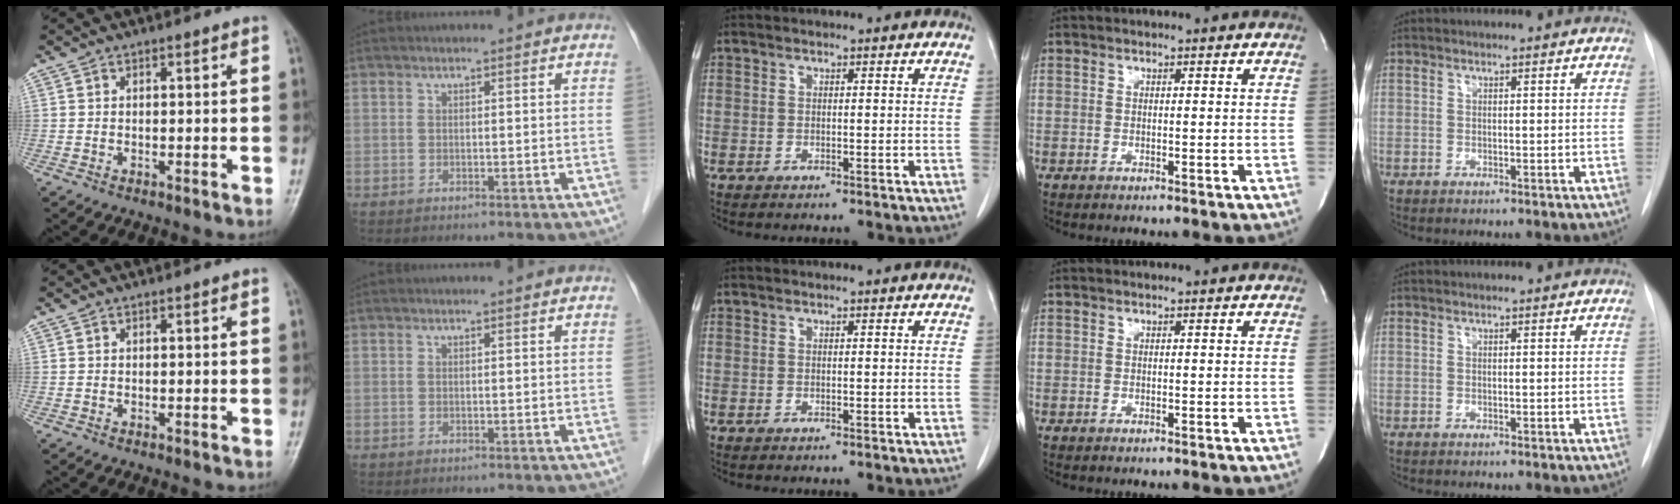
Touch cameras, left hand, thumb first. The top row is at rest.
{}